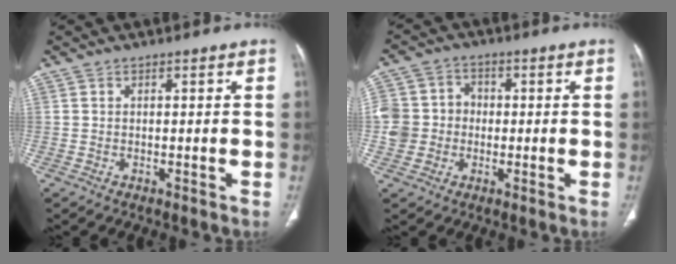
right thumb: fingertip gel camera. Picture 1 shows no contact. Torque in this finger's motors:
{"motor_torque": [0.00, -0.01, 0.27, 0.42, 0.08]}